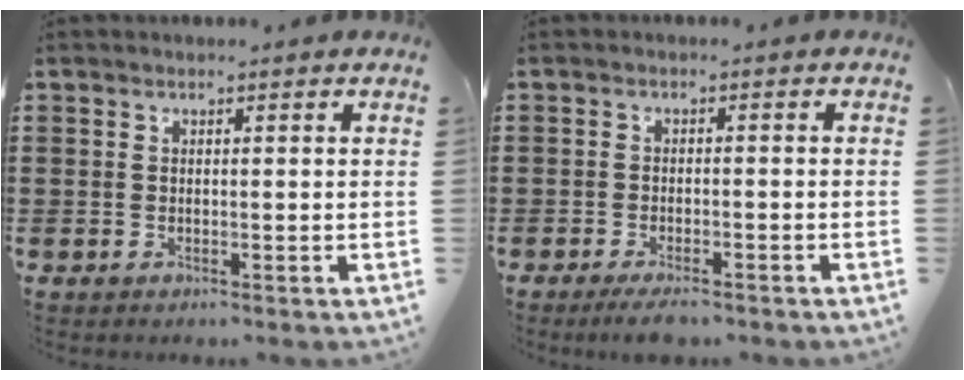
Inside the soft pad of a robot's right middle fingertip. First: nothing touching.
{"total": 2.2, "force": [-2.0, 0.3, 1.0], "torque": [-0.025, -0.003, -0.039]}